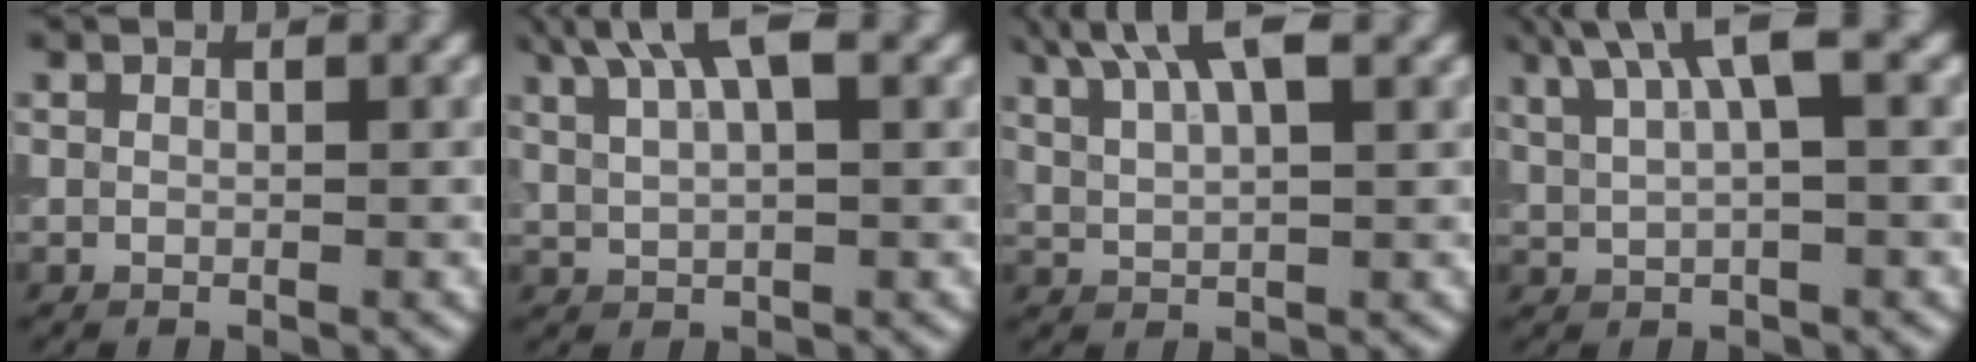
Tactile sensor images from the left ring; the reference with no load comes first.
{"total": 5.5, "force": [3.3, 1.8, 4.1], "torque": [-0.076, 0.012, 0.056]}
{"total": 6.7, "force": [4.2, 2.2, 4.7], "torque": [-0.076, 0.017, 0.058]}
{"total": 5.1, "force": [2.9, 1.2, 4.1], "torque": [-0.072, 0.013, 0.055]}